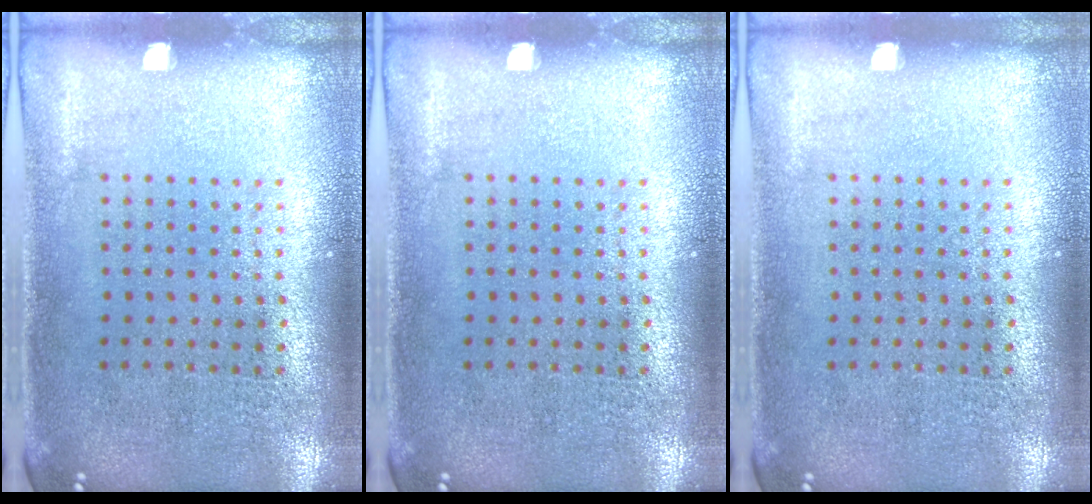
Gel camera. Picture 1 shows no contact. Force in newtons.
{"total": 0.0}
{"total": 0.0}